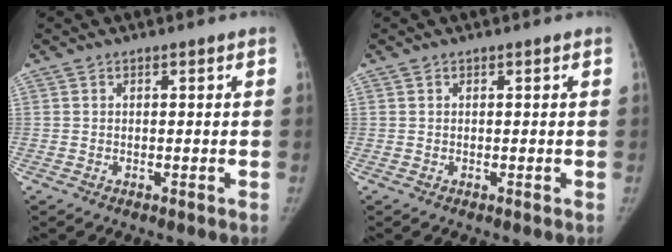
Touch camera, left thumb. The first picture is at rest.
{"total": 0.0}